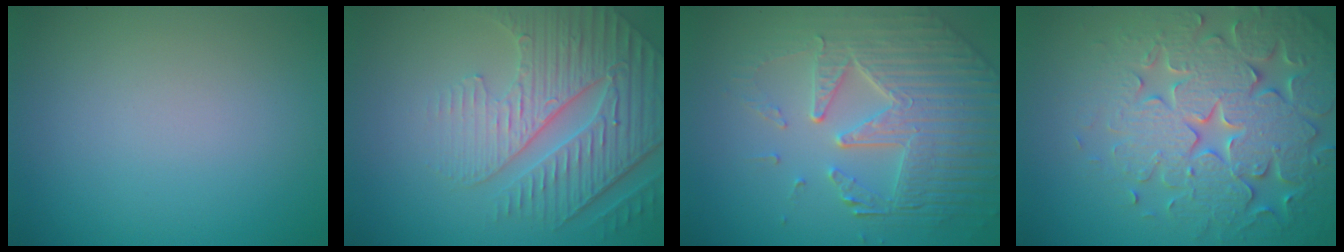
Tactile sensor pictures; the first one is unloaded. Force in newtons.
{"total": 6.5, "press": 5.2, "slide": 3.9}
{"total": 7.6, "press": 5.5, "slide": 5.2}
{"total": 7.6, "press": 7.5, "slide": 1.6}